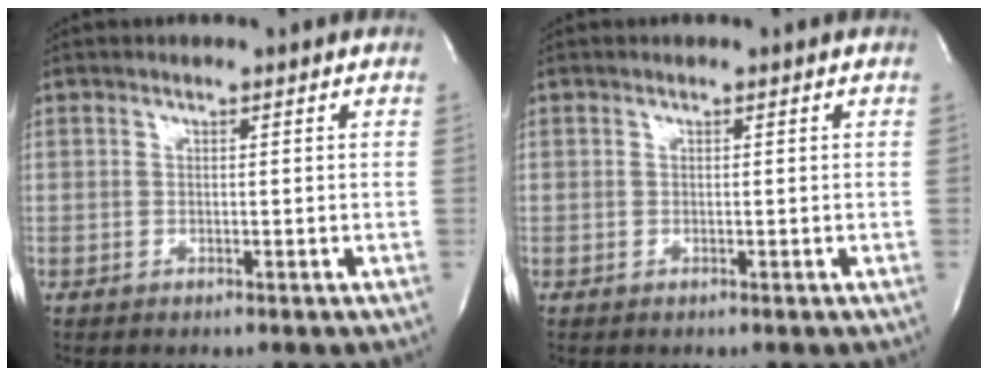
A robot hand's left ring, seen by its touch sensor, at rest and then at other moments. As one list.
[{"total": 0.0}]